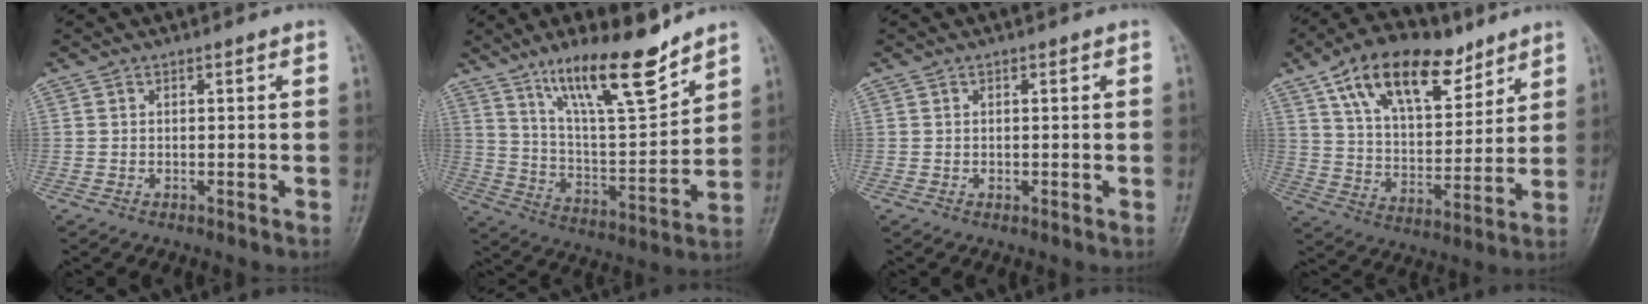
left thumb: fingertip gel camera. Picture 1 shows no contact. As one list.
[{"total": 16.7, "force": [11.9, 3.8, 11.0], "torque": [-0.164, -0.075, 0.217]}, {"total": 0.6, "force": [0.0, 0.5, 0.3], "torque": [-0.003, 0.000, 0.000]}, {"total": 18.5, "force": [10.9, 9.5, 11.6], "torque": [-0.152, -0.038, 0.190]}]